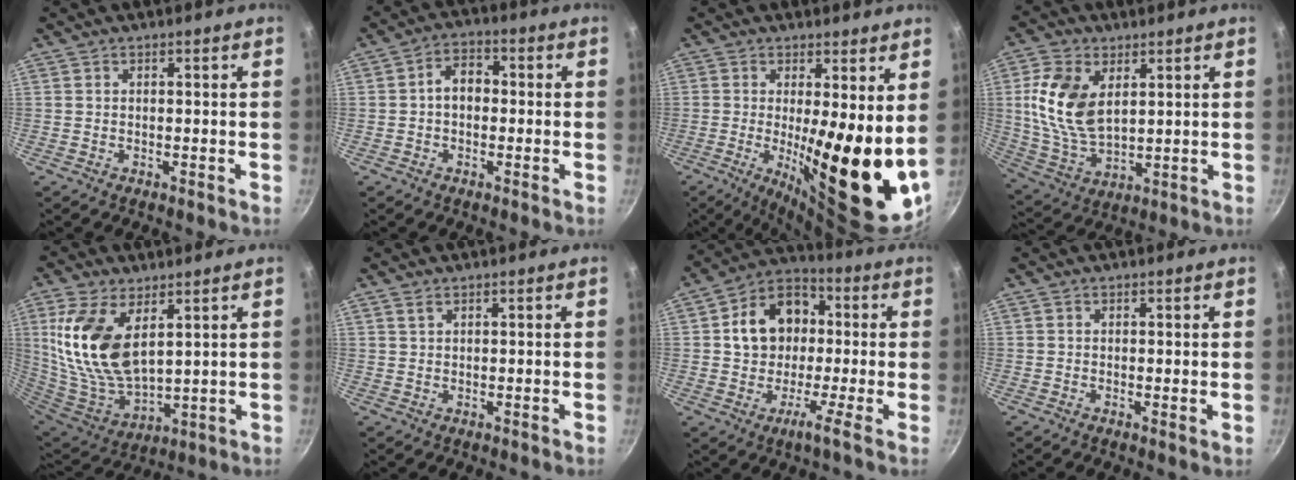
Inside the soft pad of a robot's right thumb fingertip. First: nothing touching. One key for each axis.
{"total": 5.6, "fx": -0.2, "fy": 4.1, "fz": 3.9, "tx": -0.035, "ty": 0.019, "tz": -0.013}
{"total": 17.0, "fx": -0.2, "fy": 4.7, "fz": 16.4, "tx": -0.219, "ty": -0.026, "tz": 0.003}
{"total": 13.9, "fx": 3.5, "fy": 8.4, "fz": 10.5, "tx": -0.198, "ty": -0.018, "tz": 0.077}
{"total": 17.8, "fx": 5.9, "fy": 9.5, "fz": 13.9, "tx": -0.277, "ty": -0.039, "tz": 0.129}
{"total": 1.2, "fx": 0.8, "fy": 0.6, "fz": 0.7, "tx": -0.012, "ty": -0.001, "tz": 0.016}
{"total": 12.1, "fx": 0.2, "fy": 8.4, "fz": 8.6, "tx": -0.124, "ty": 0.040, "tz": -0.022}
{"total": 0.7, "fx": 0.3, "fy": 0.2, "fz": 0.6, "tx": -0.008, "ty": -0.007, "tz": 0.001}